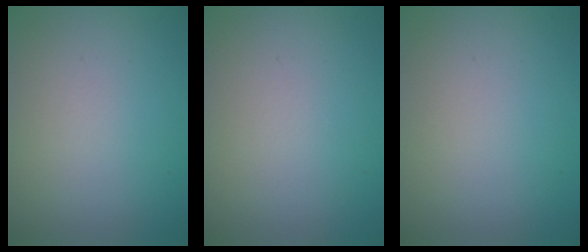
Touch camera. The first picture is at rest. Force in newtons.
{"total": 0.0}
{"total": 0.0}